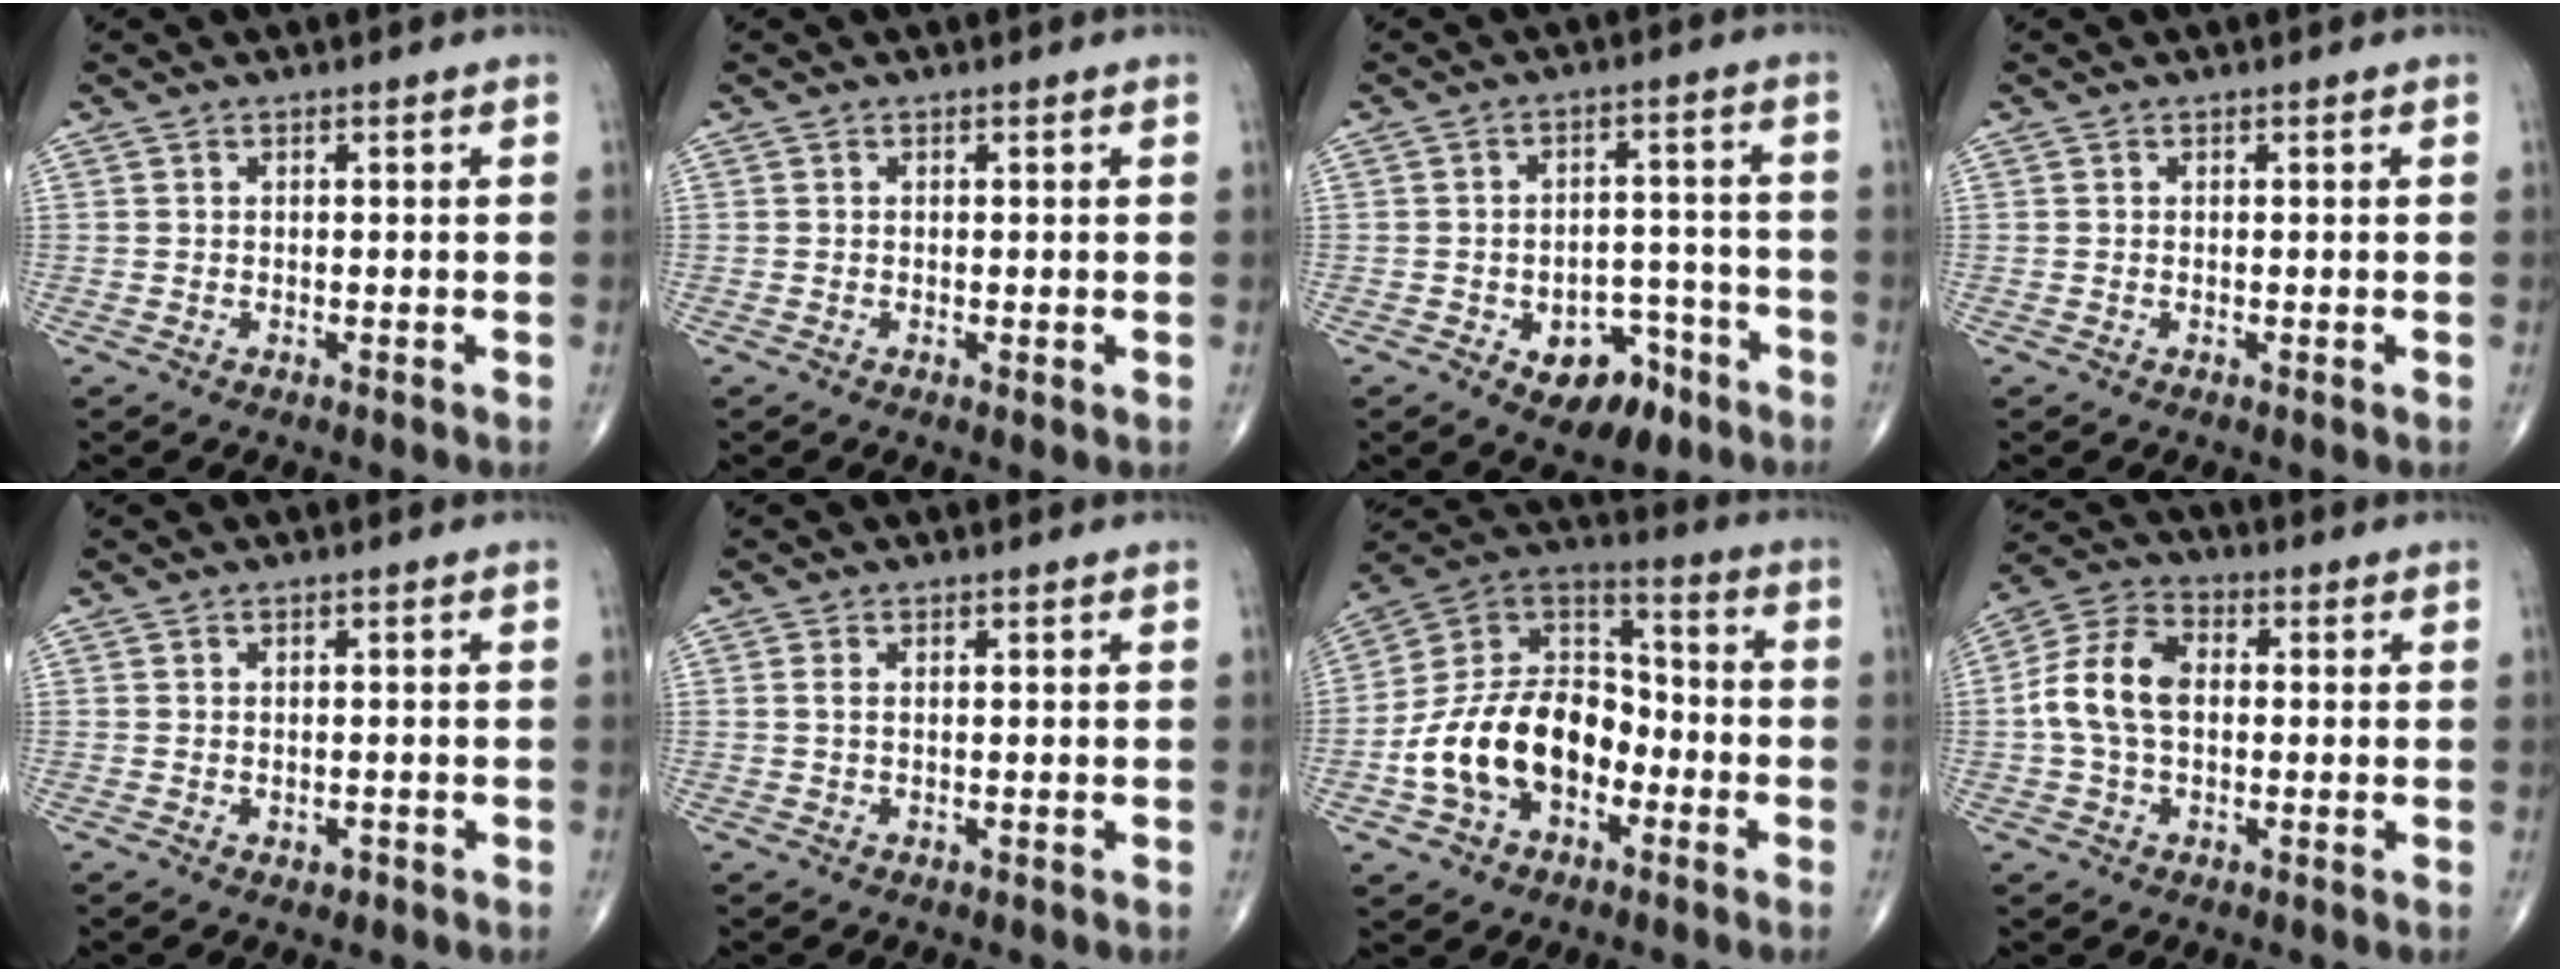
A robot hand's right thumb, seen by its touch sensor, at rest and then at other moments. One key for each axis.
{"total": 0.6, "fx": 0.0, "fy": 0.1, "fz": 0.5, "tx": -0.011, "ty": -0.004, "tz": -0.002}
{"total": 9.6, "fx": -4.9, "fy": 5.9, "fz": 5.7, "tx": -0.043, "ty": 0.042, "tz": -0.063}
{"total": 0.0}
{"total": 1.1, "fx": -0.5, "fy": 0.8, "fz": 0.6, "tx": -0.004, "ty": 0.002, "tz": -0.004}
{"total": 0.8, "fx": 0.1, "fy": 0.4, "fz": 0.8, "tx": -0.019, "ty": 0.000, "tz": 0.000}
{"total": 18.6, "fx": -5.4, "fy": 12.8, "fz": 12.4, "tx": -0.193, "ty": 0.059, "tz": -0.102}
{"total": 10.2, "fx": 0.1, "fy": 6.7, "fz": 7.8, "tx": -0.154, "ty": 0.029, "tz": -0.006}